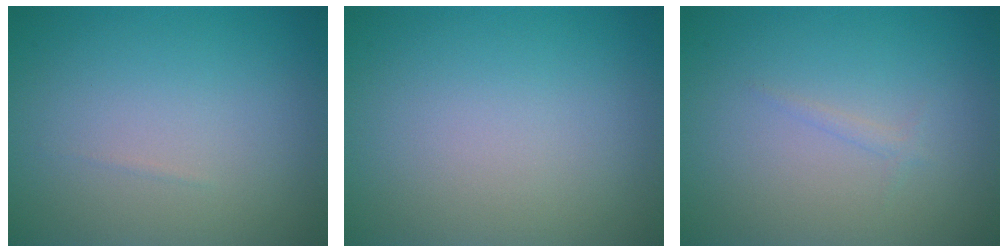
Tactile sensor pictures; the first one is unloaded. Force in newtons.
{"total": 0.0}
{"total": 0.6, "press": 0.6, "slide": 0.0}